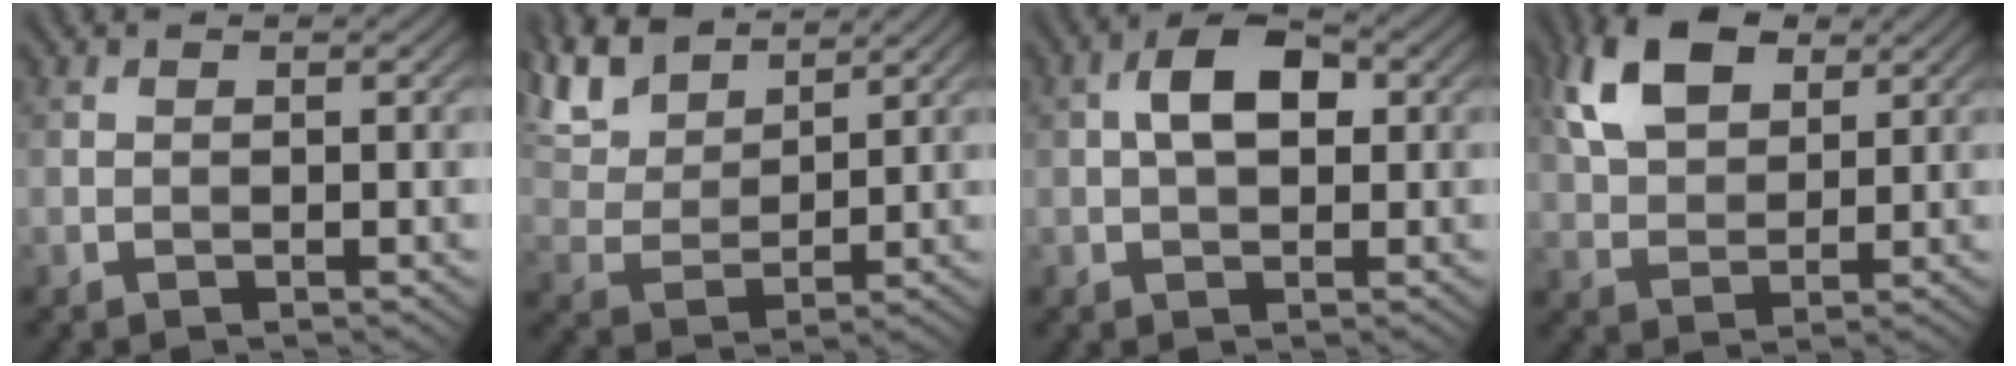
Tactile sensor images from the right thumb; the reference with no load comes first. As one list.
[{"total": 10.5, "force": [7.9, 4.2, 5.6], "torque": [-0.167, 0.021, 0.146]}, {"total": 5.4, "force": [0.8, 3.1, 4.3], "torque": [-0.077, 0.008, 0.008]}, {"total": 10.1, "force": [4.7, 5.9, 6.7], "torque": [-0.163, 0.018, 0.091]}]